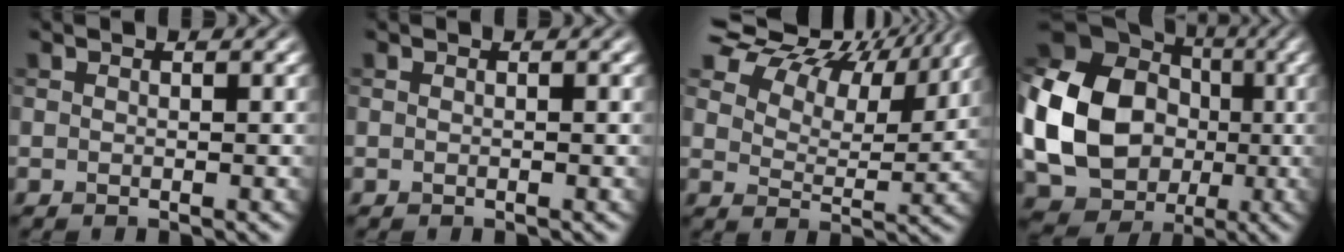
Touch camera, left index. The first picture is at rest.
{"total": 0.0}
{"total": 13.5, "force": [9.8, 6.4, 6.6], "torque": [-0.146, 0.017, 0.155]}
{"total": 15.7, "force": [-1.6, 12.8, 9.1], "torque": [-0.203, -0.003, -0.042]}